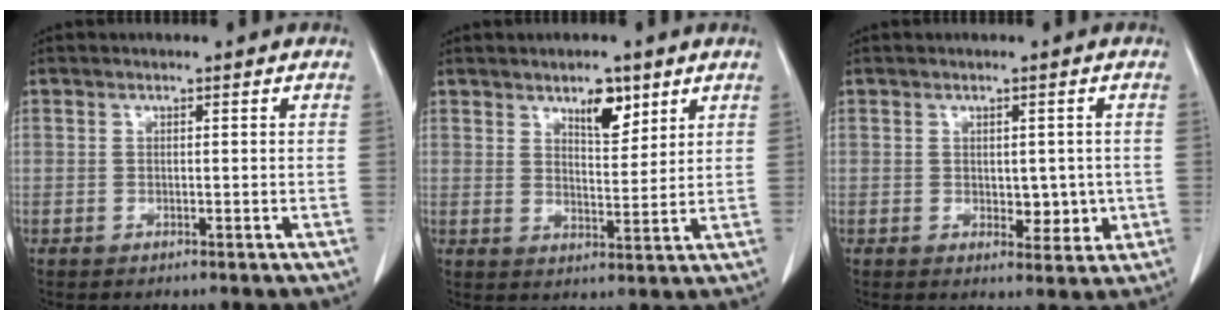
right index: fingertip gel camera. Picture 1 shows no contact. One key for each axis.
{"total": 5.3, "fx": 3.4, "fy": 2.0, "fz": 3.5, "tx": -0.057, "ty": -0.005, "tz": 0.058}
{"total": 3.9, "fx": 0.0, "fy": 2.4, "fz": 3.1, "tx": -0.028, "ty": -0.003, "tz": 0.012}